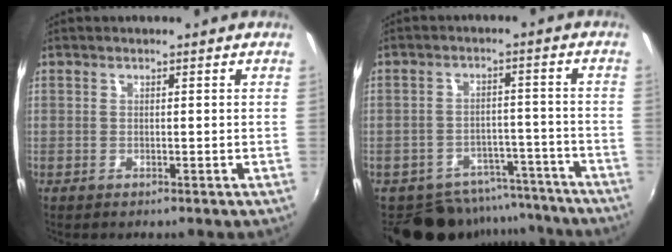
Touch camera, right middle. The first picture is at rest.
{"total": 12.8, "force": [-11.3, 5.5, 2.2], "torque": [-0.044, 0.032, -0.142]}